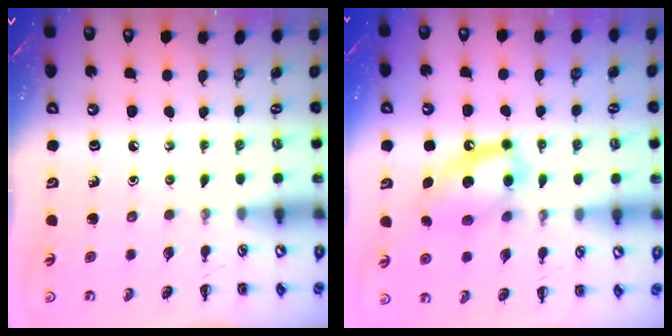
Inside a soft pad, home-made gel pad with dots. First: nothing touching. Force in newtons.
{"total": 13.4, "press": 13.1, "slide": 2.5}